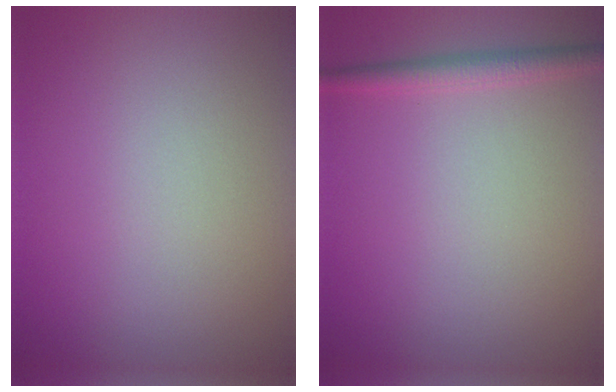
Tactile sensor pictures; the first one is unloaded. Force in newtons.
{"total": 2.0, "press": 2.0, "slide": 0.1}